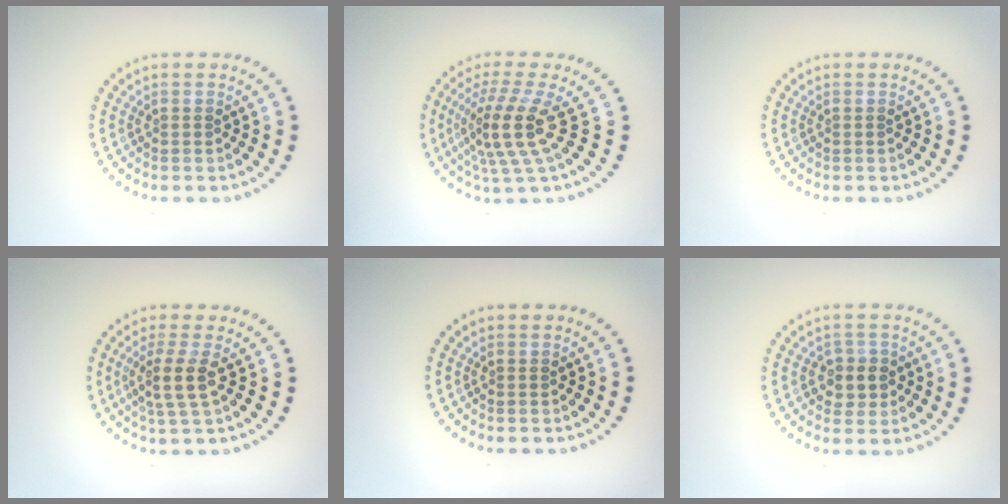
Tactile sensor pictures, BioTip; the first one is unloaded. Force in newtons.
{"total": 4.7, "press": 3.5, "slide": 3.2}
{"total": 0.0}
{"total": 2.9, "press": 2.4, "slide": 1.7}
{"total": 0.0}
{"total": 2.6, "press": 2.4, "slide": 0.9}